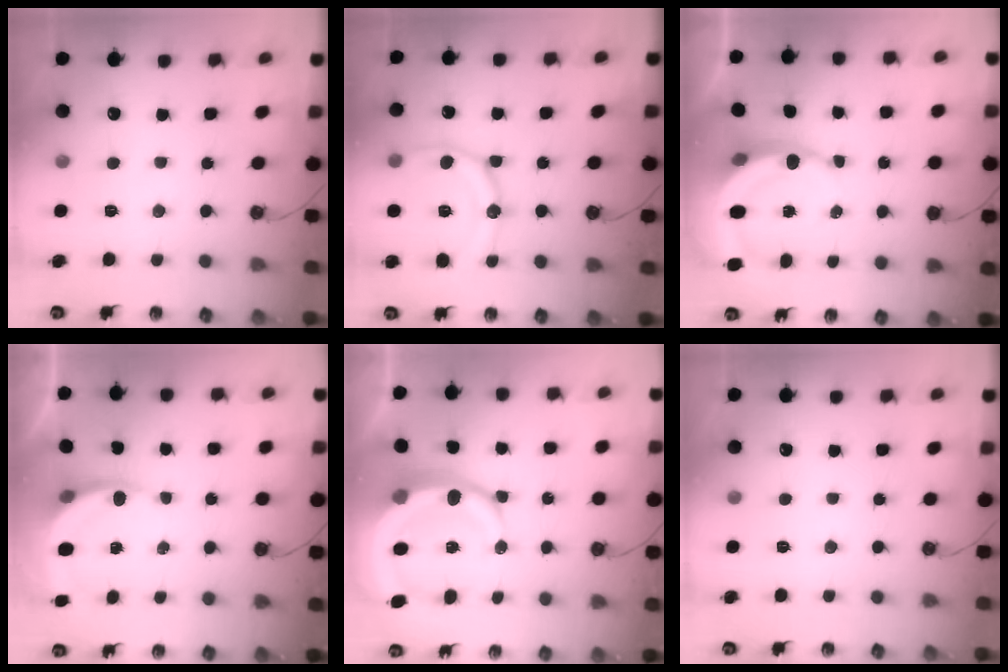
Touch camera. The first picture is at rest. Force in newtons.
{"total": 14.4, "press": 14.3, "slide": 1.5}
{"total": 8.3, "press": 8.1, "slide": 1.6}
{"total": 5.1, "press": 5.0, "slide": 0.7}
{"total": 18.2, "press": 17.9, "slide": 3.2}
{"total": 0.0}